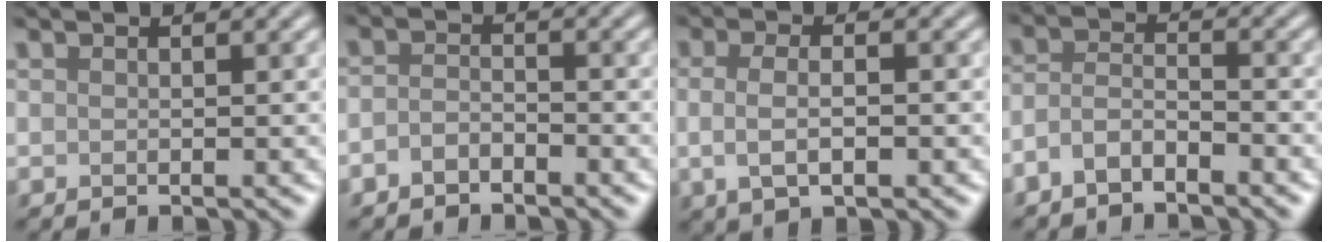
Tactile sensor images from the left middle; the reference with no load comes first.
{"total": 1.7, "force": [-1.2, 0.8, 0.8], "torque": [-0.016, 0.003, -0.029]}
{"total": 3.6, "force": [-0.3, 1.6, 3.2], "torque": [-0.066, -0.006, -0.002]}
{"total": 2.8, "force": [-2.0, 1.0, 1.6], "torque": [-0.035, 0.005, -0.048]}